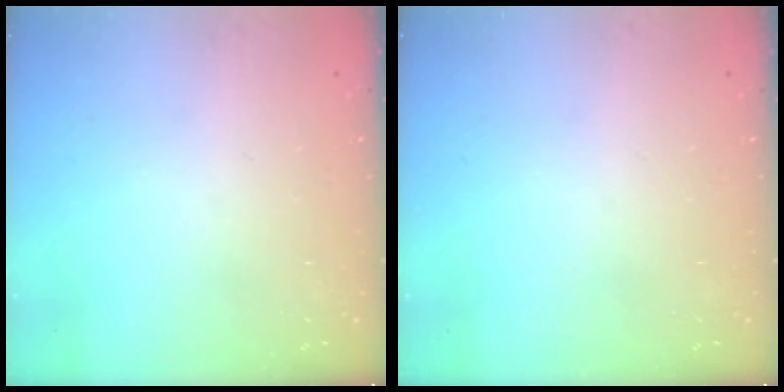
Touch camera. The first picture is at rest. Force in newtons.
{"total": 0.0}